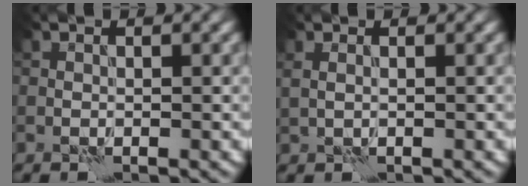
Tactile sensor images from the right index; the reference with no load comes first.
{"total": 0.9, "force": [0.5, 0.3, 0.6], "torque": [-0.010, -0.001, 0.006]}